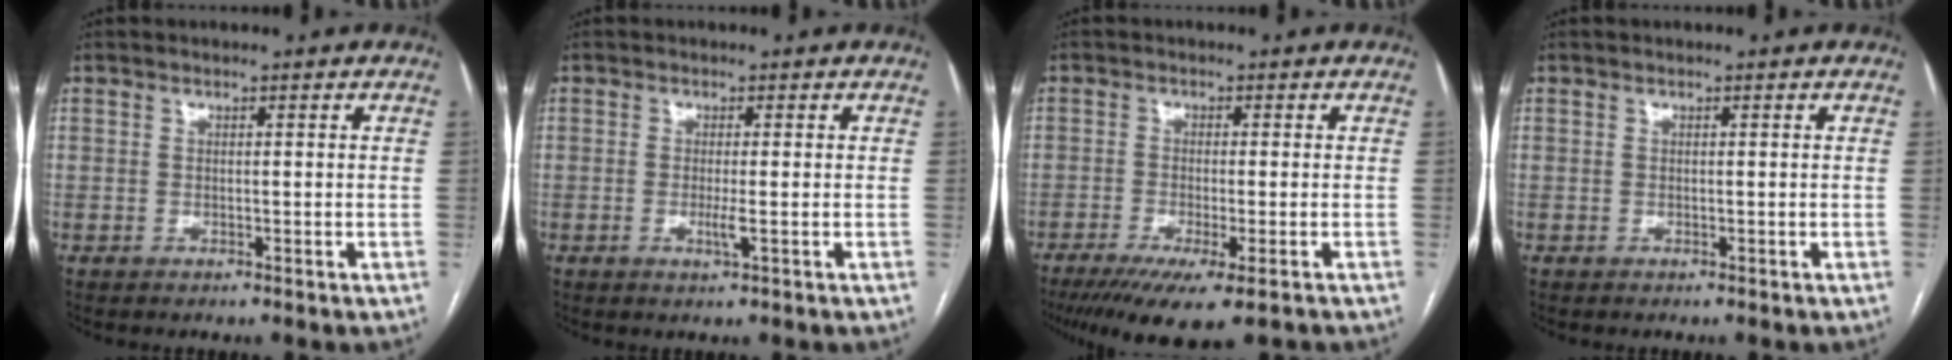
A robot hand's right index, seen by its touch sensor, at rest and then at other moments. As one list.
[{"total": 1.9, "force": [-0.4, -0.1, 1.8], "torque": [-0.036, -0.005, -0.007]}, {"total": 10.1, "force": [-6.9, 1.3, 7.3], "torque": [-0.107, -0.024, -0.107]}, {"total": 0.0}]